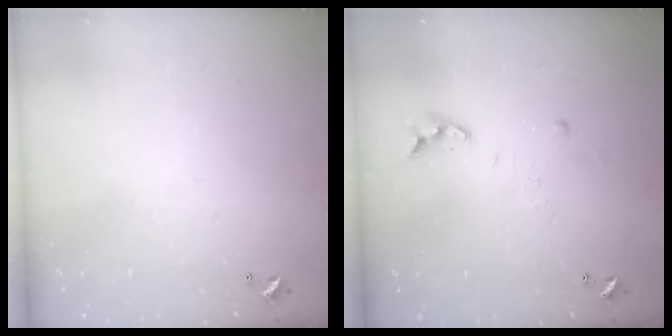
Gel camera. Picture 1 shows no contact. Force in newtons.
{"total": 5.8, "press": 5.8, "slide": 0.6}